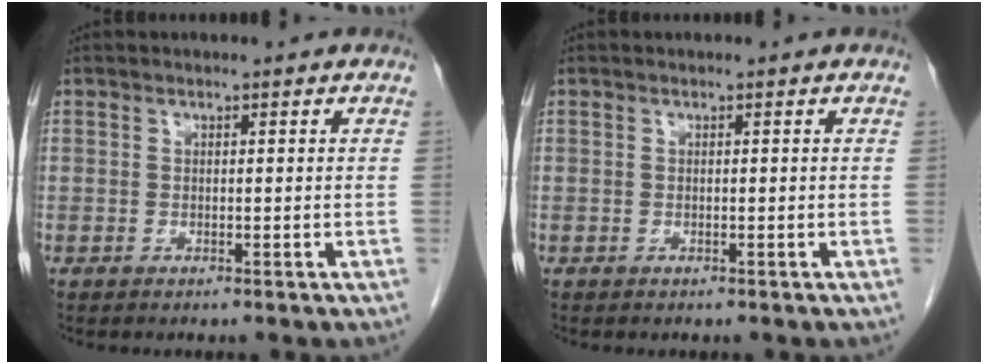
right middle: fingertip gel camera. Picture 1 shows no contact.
{"total": 0.0}